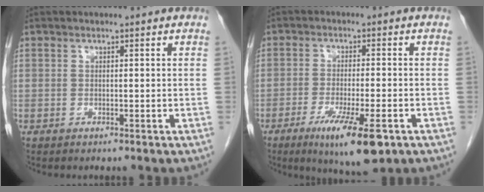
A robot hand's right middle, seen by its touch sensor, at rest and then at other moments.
{"total": 10.2, "force": [-5.5, 1.4, 8.4], "torque": [-0.141, -0.026, -0.082]}